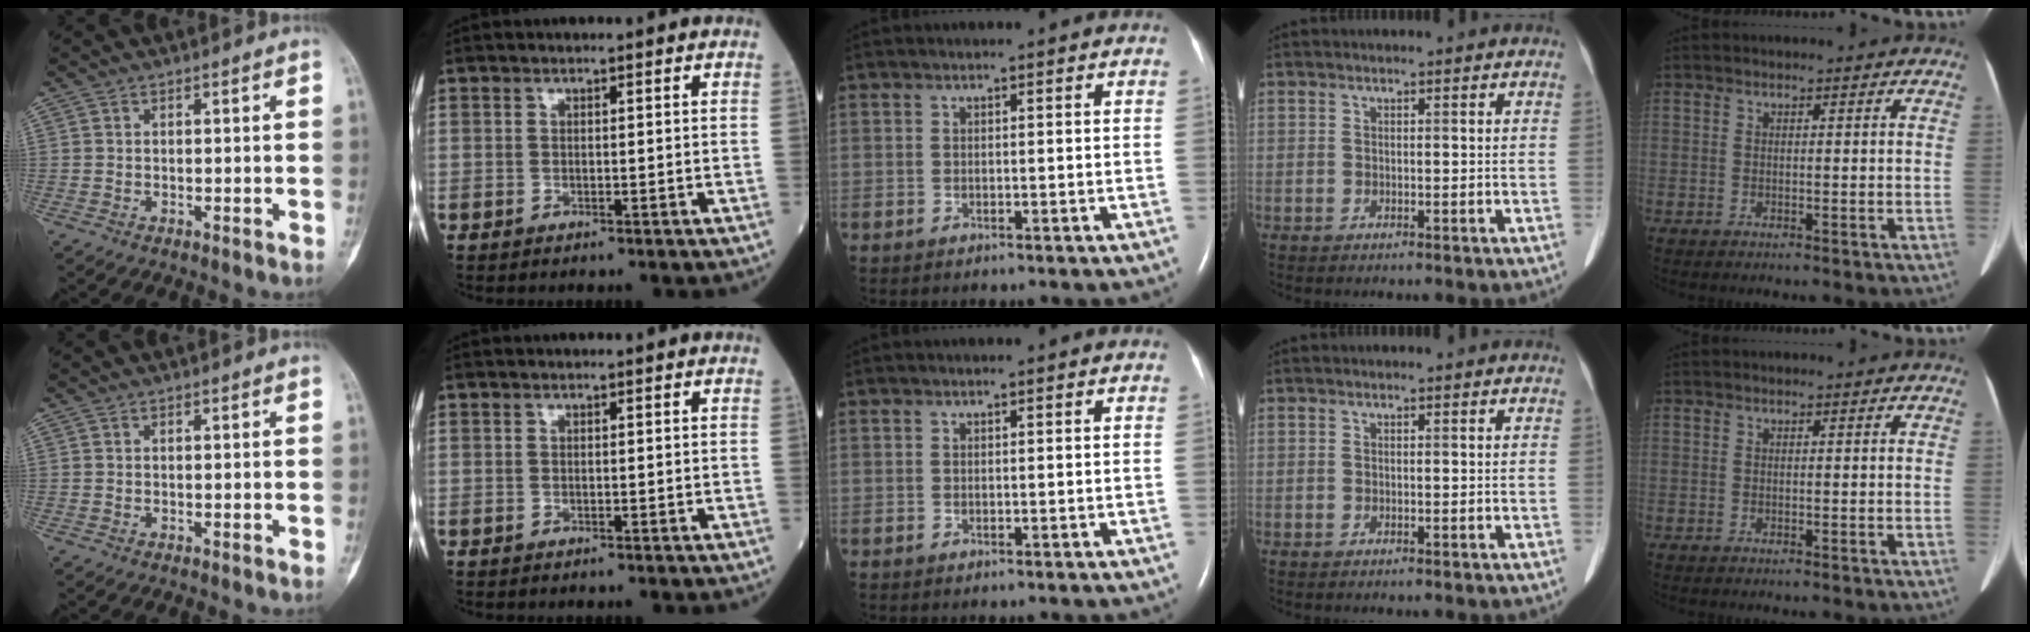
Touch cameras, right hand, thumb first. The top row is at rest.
{}